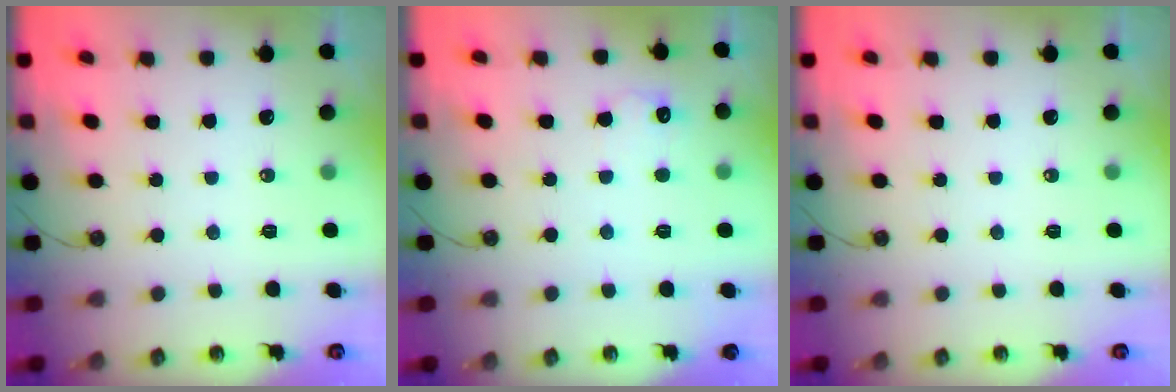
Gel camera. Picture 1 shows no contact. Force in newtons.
{"total": 5.7, "press": 5.6, "slide": 1.0}
{"total": 0.0}